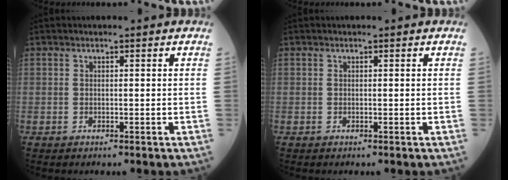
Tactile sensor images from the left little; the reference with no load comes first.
{"total": 0.0}